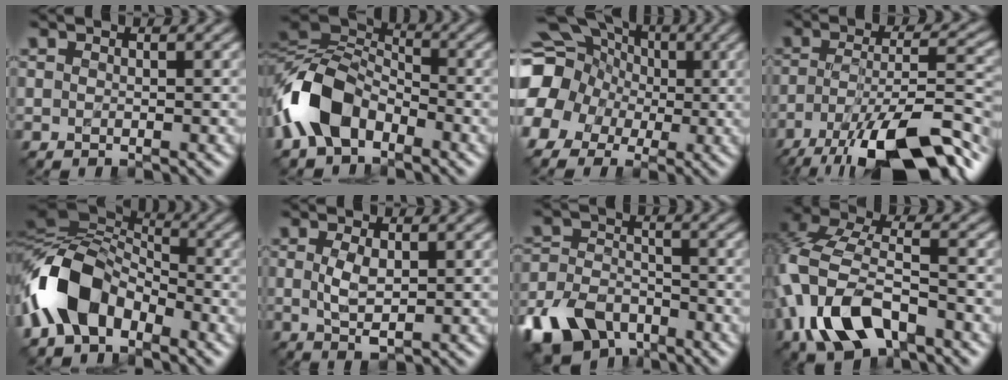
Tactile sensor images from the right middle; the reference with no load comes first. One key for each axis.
{"total": 8.7, "fx": -3.8, "fy": 5.7, "fz": 5.3, "tx": -0.112, "ty": 0.007, "tz": -0.096}
{"total": 16.6, "fx": -0.9, "fy": 15.5, "fz": 6.0, "tx": -0.168, "ty": 0.007, "tz": -0.057}
{"total": 14.0, "fx": -8.8, "fy": 4.4, "fz": 10.0, "tx": -0.187, "ty": -0.006, "tz": -0.145}
{"total": 9.7, "fx": -4.1, "fy": 6.1, "fz": 6.4, "tx": -0.126, "ty": 0.009, "tz": -0.091}
{"total": 2.7, "fx": 0.2, "fy": 1.1, "fz": 2.5, "tx": -0.056, "ty": -0.002, "tz": 0.006}
{"total": 8.1, "fx": -5.6, "fy": 4.5, "fz": 3.7, "tx": -0.078, "ty": -0.011, "tz": -0.113}
{"total": 10.0, "fx": -4.4, "fy": 5.3, "fz": 7.3, "tx": -0.156, "ty": 0.014, "tz": -0.094}